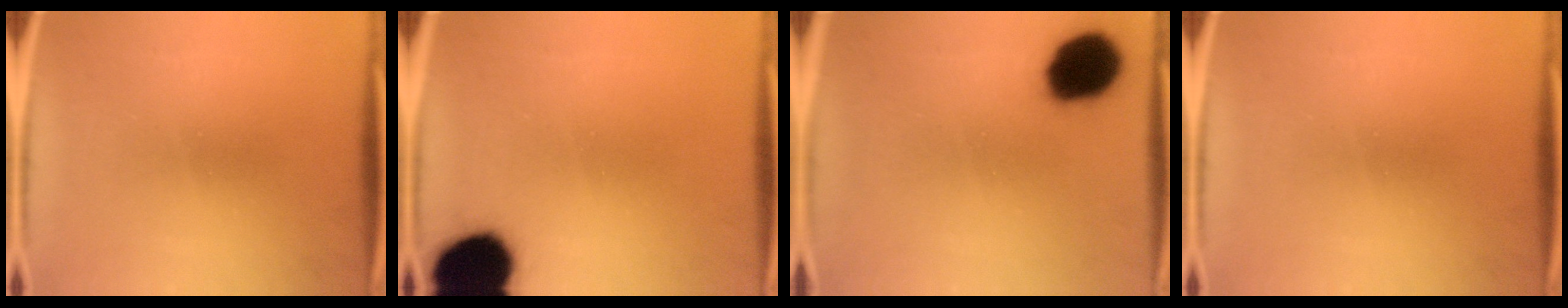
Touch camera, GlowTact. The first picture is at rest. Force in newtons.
{"total": 18.4}
{"total": 14.2}
{"total": 0.0}